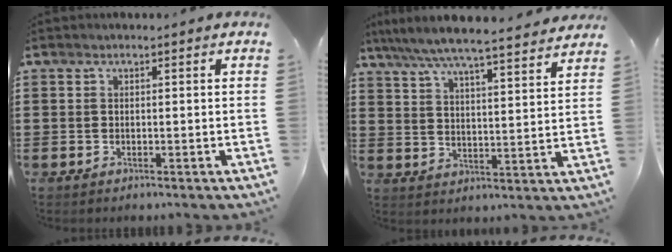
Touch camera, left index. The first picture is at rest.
{"total": 6.2, "force": [5.7, -0.5, 2.3], "torque": [-0.070, -0.041, 0.094]}